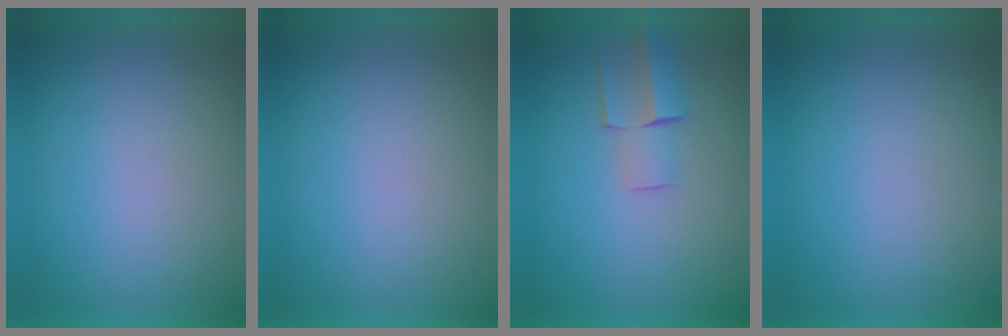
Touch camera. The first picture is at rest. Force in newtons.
{"total": 1.2}
{"total": 2.6}
{"total": 1.0}